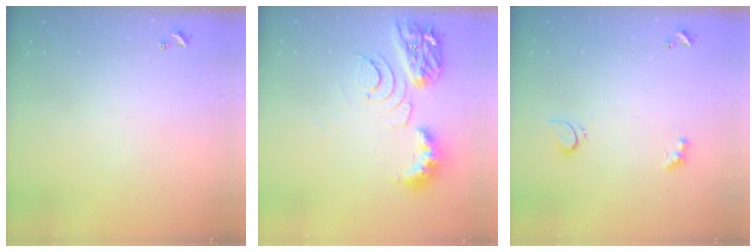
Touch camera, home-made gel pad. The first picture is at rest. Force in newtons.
{"total": 10.1, "press": 10.0, "slide": 1.2}
{"total": 2.2, "press": 2.1, "slide": 0.6}